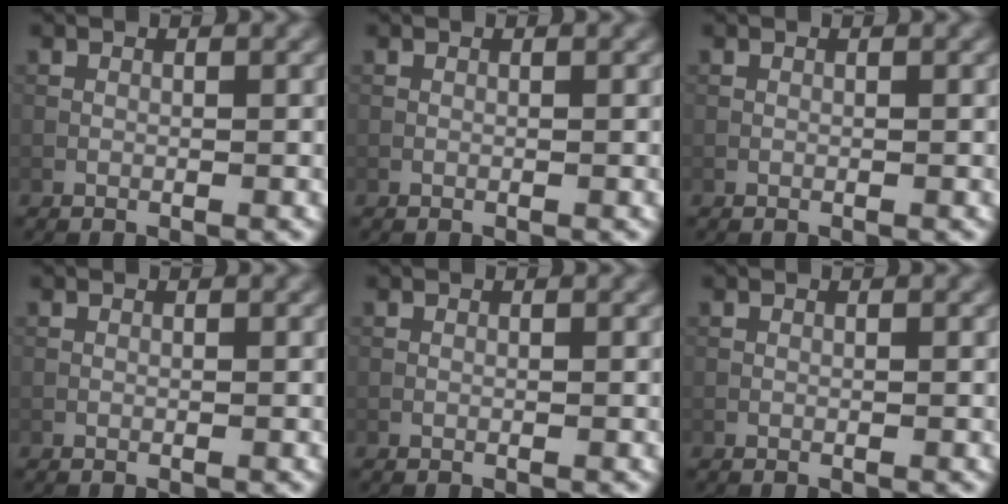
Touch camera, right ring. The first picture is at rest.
{"total": 0.0}
{"total": 0.0}
{"total": 0.0}
{"total": 0.0}
{"total": 0.0}